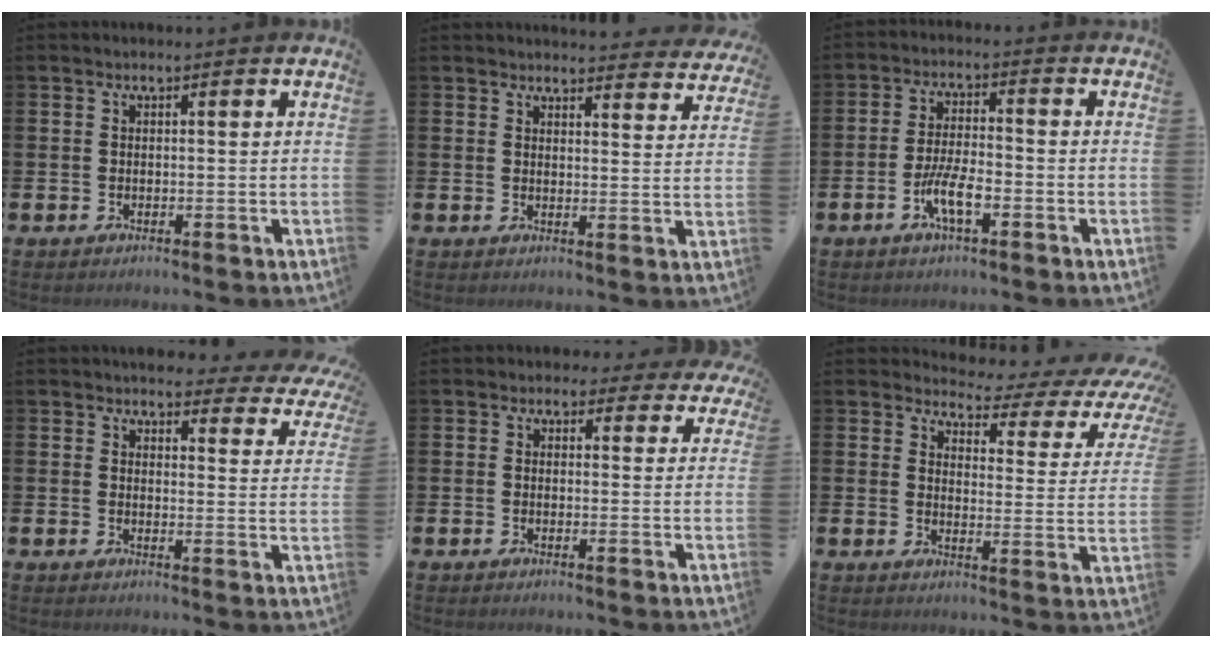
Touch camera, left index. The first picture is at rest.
{"total": 3.6, "force": [3.6, 0.3, 0.1], "torque": [0.007, -0.031, 0.061]}
{"total": 5.3, "force": [-2.1, 1.5, 4.7], "torque": [-0.100, -0.001, -0.042]}
{"total": 3.7, "force": [3.5, 1.3, 0.5], "torque": [-0.018, -0.027, 0.057]}
{"total": 2.0, "force": [1.5, 1.4, 0.1], "torque": [-0.003, -0.005, 0.020]}
{"total": 3.2, "force": [2.6, 1.5, 1.1], "torque": [-0.028, -0.035, 0.031]}